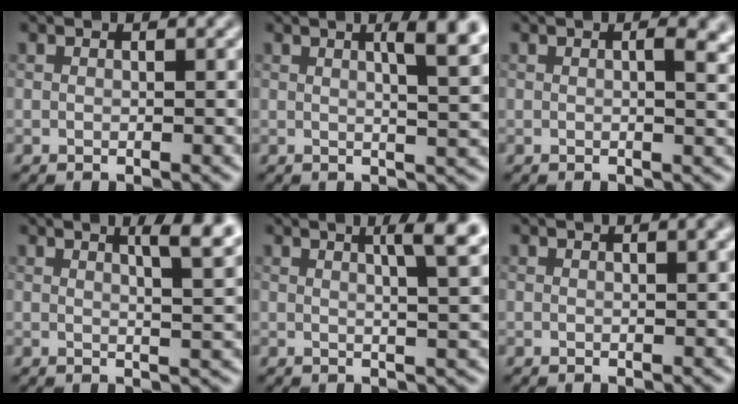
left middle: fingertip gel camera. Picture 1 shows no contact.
{"total": 5.1, "force": [1.9, 1.3, 4.5], "torque": [-0.046, 0.010, 0.021]}
{"total": 2.8, "force": [0.7, 0.9, 2.6], "torque": [-0.034, 0.000, 0.008]}
{"total": 4.6, "force": [2.5, 1.0, 3.8], "torque": [-0.040, 0.007, 0.029]}
{"total": 4.8, "force": [2.1, 1.0, 4.2], "torque": [-0.046, 0.010, 0.023]}
{"total": 1.3, "force": [0.5, 0.3, 1.1], "torque": [-0.013, 0.006, 0.006]}